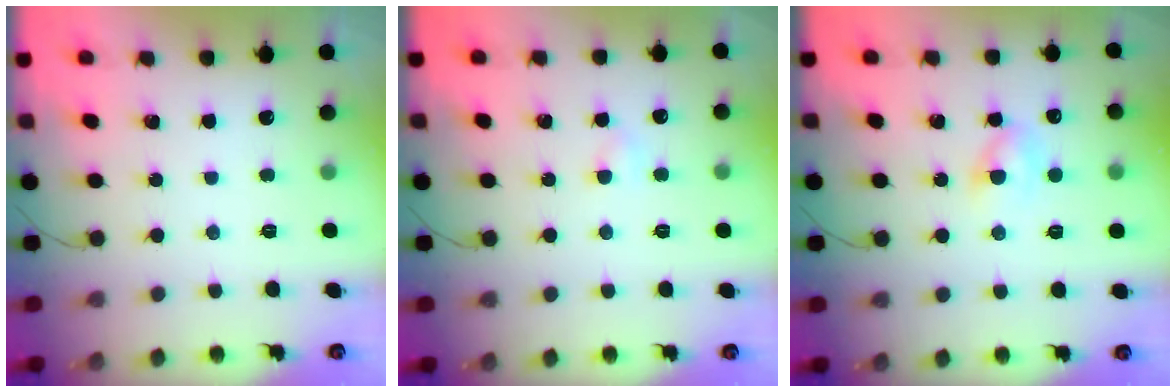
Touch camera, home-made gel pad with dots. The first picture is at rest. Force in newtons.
{"total": 2.7, "press": 2.6, "slide": 0.9}
{"total": 3.2, "press": 2.9, "slide": 1.2}